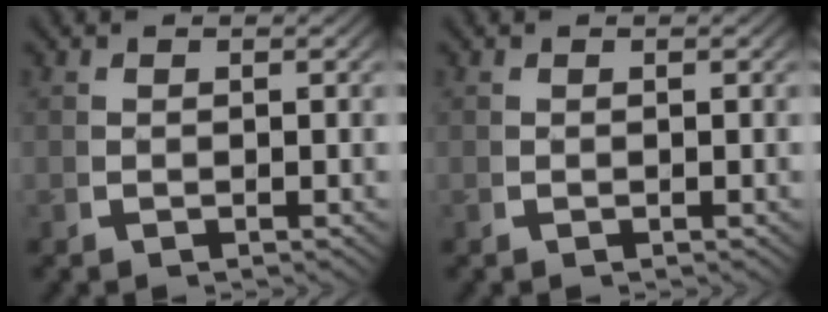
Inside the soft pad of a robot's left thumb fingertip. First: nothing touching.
{"total": 0.0}